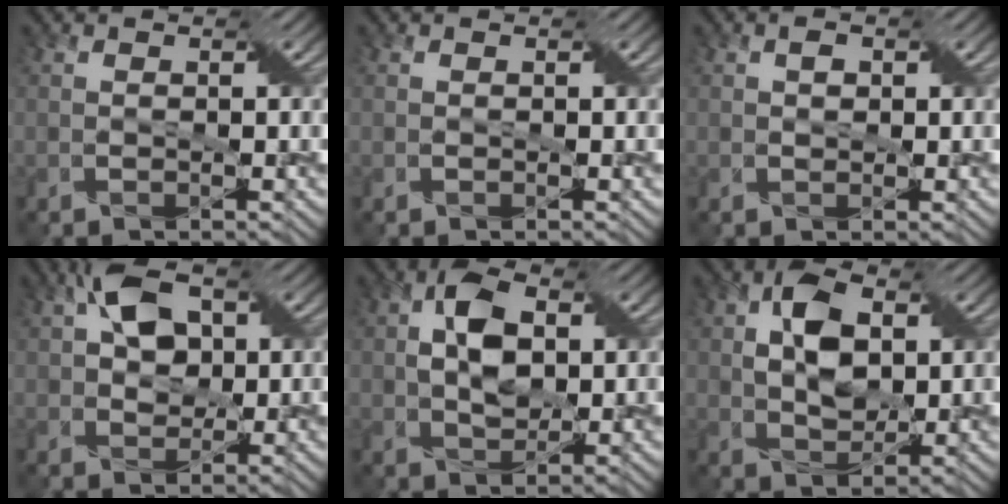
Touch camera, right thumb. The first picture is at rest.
{"total": 0.0}
{"total": 1.3, "force": [0.3, 0.9, 0.8], "torque": [-0.015, 0.001, 0.005]}
{"total": 6.3, "force": [1.7, 4.1, 4.4], "torque": [-0.086, 0.010, 0.024]}
{"total": 6.6, "force": [1.1, 4.0, 5.2], "torque": [-0.100, 0.009, 0.015]}
{"total": 7.3, "force": [1.6, 4.5, 5.5], "torque": [-0.106, 0.009, 0.025]}